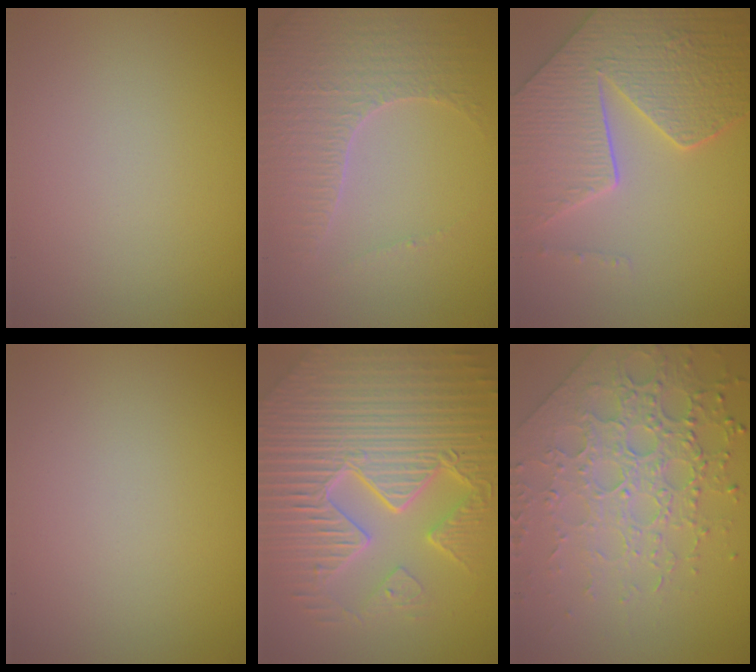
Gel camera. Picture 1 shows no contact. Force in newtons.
{"total": 3.8, "press": 3.7, "slide": 0.9}
{"total": 7.7, "press": 6.1, "slide": 4.6}
{"total": 0.0}
{"total": 11.0, "press": 7.1, "slide": 8.4}
{"total": 5.7, "press": 5.0, "slide": 2.8}